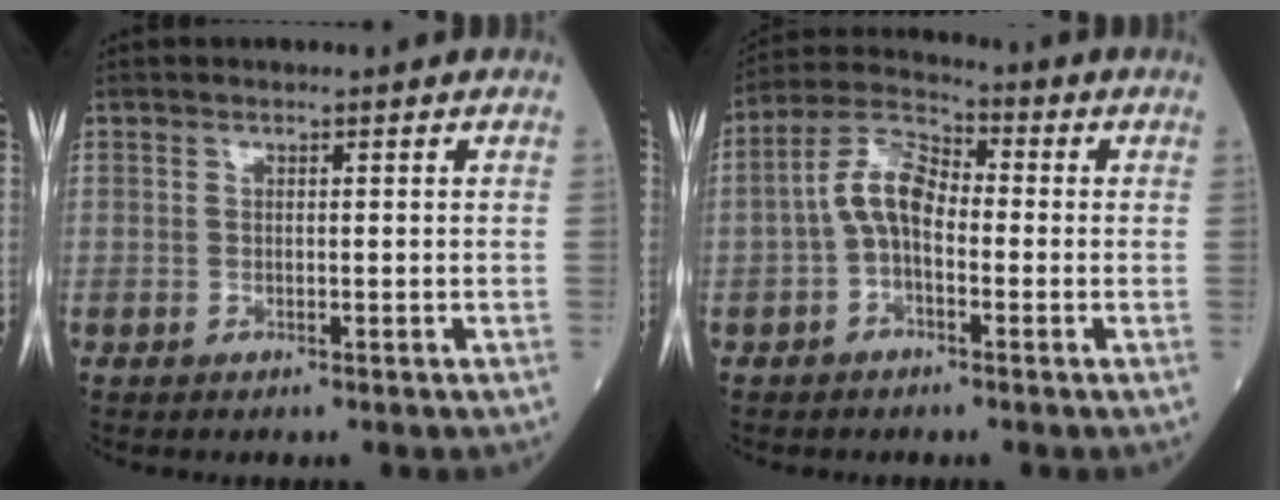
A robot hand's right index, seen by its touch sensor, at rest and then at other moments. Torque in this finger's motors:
{"motor_torque": [0.52, 0.23, 0.20, 0.07]}